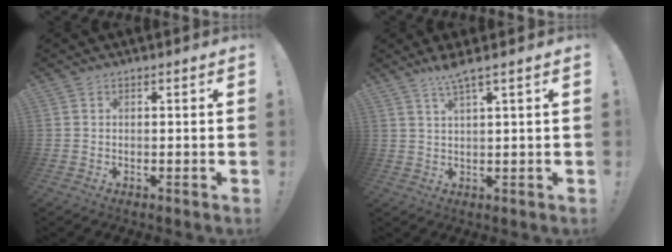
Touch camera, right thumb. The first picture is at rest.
{"total": 3.9, "force": [2.8, -0.3, 2.7], "torque": [-0.063, -0.006, 0.049]}